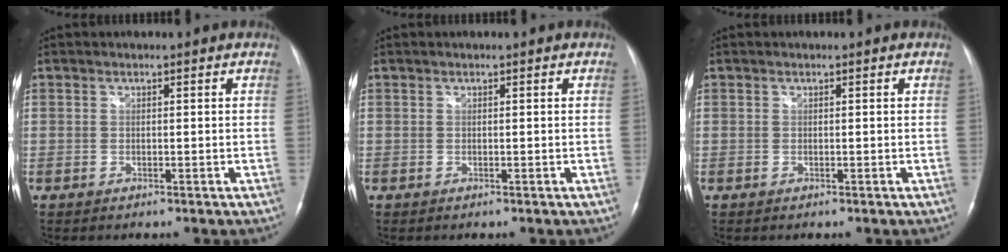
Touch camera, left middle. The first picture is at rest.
{"total": 0.0}
{"total": 0.0}